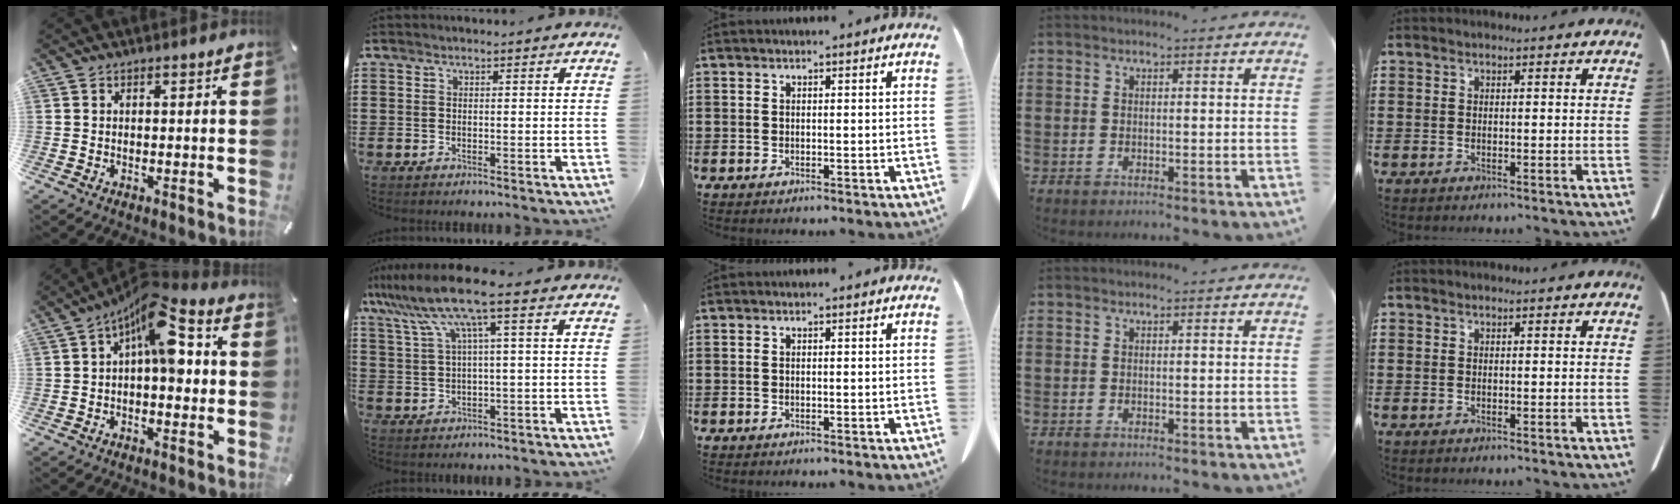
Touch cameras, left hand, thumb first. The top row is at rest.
{"thumb": {"total": 12.0, "force": [2.1, 5.7, 10.4], "torque": [-0.148, -0.015, 0.035]}, "index": {"total": 9.0, "force": [4.1, 0.2, 8.0], "torque": [-0.185, -0.020, 0.064]}}